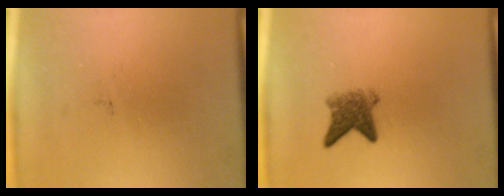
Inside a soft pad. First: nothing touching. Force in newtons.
{"total": 3.8}